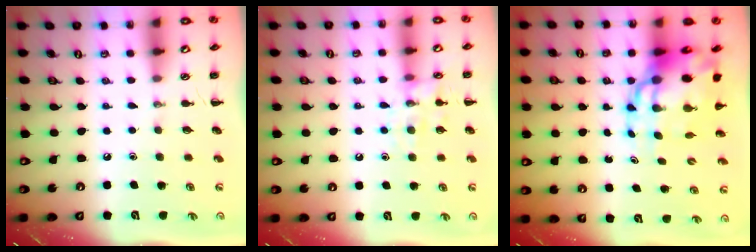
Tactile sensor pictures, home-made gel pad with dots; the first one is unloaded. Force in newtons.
{"total": 10.8, "press": 10.7, "slide": 0.6}
{"total": 15.4, "press": 14.8, "slide": 4.2}